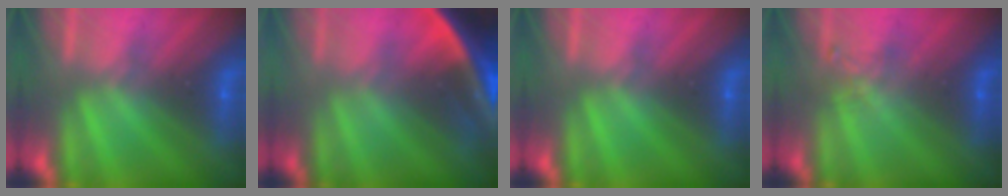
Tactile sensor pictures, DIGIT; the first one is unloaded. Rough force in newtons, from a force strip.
{"total": 7.4}
{"total": 0.0}
{"total": 2.3}